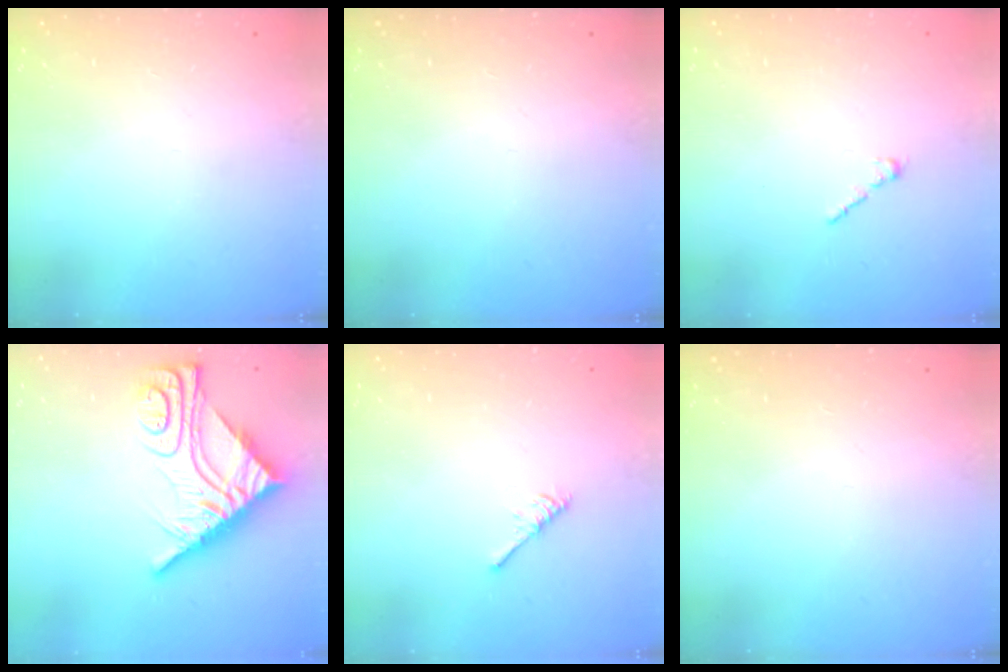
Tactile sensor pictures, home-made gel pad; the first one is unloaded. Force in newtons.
{"total": 0.0}
{"total": 1.7, "press": 1.7, "slide": 0.5}
{"total": 12.3, "press": 12.3, "slide": 1.1}
{"total": 2.7, "press": 2.7, "slide": 0.5}
{"total": 0.0}